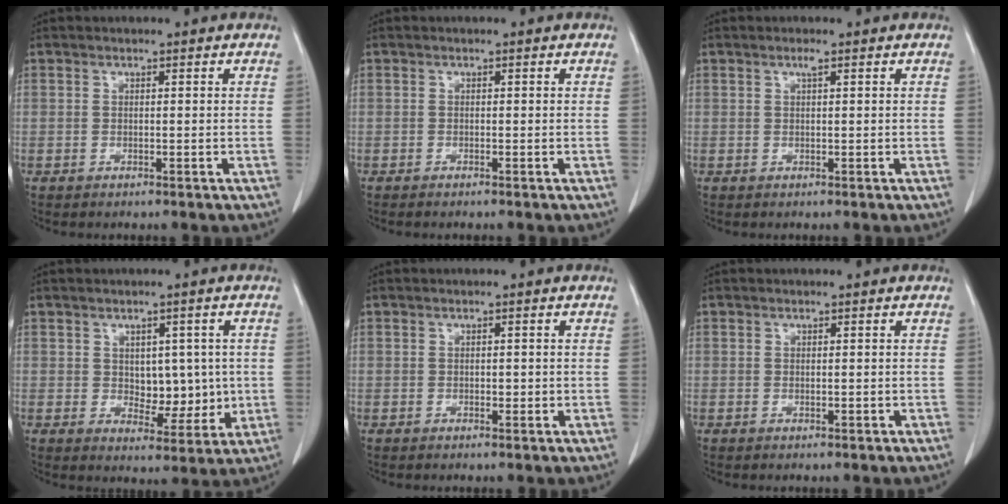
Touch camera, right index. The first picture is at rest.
{"total": 0.5, "force": [-0.5, 0.0, 0.2], "torque": [-0.009, -0.002, -0.009]}
{"total": 0.8, "force": [0.4, 0.0, 0.7], "torque": [-0.013, 0.002, 0.008]}
{"total": 6.6, "force": [0.4, 4.1, 5.2], "torque": [-0.061, 0.002, 0.020]}
{"total": 1.1, "force": [-0.1, 0.6, 0.9], "torque": [-0.012, 0.000, 0.000]}
{"total": 0.5, "force": [-0.1, 0.1, 0.5], "torque": [-0.012, -0.002, 0.001]}